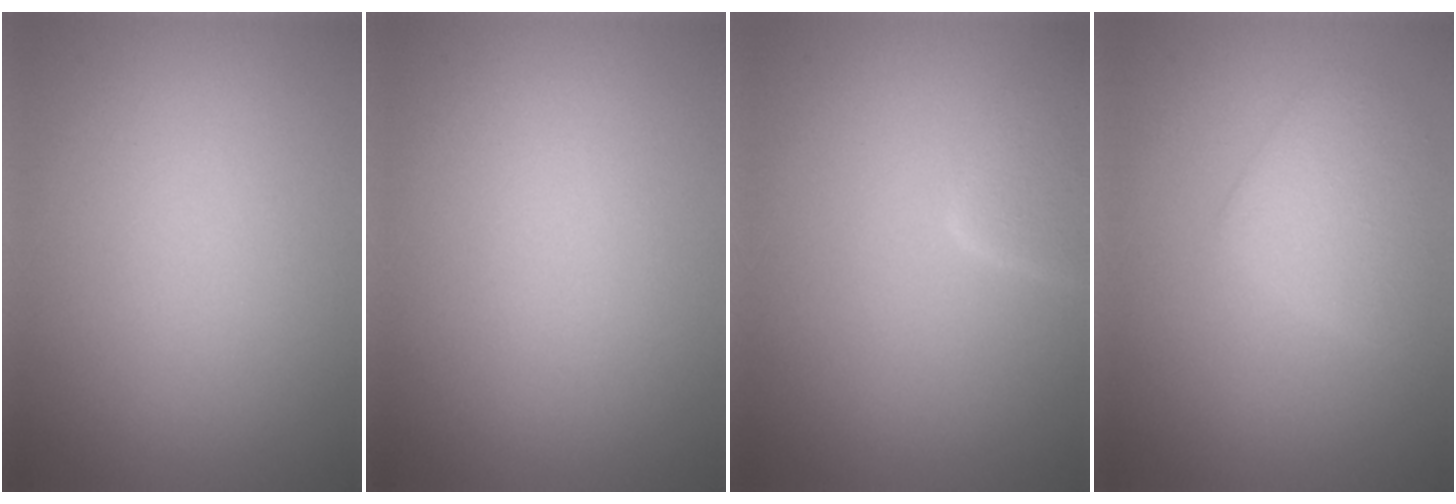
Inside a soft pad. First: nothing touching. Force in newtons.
{"total": 0.0}
{"total": 2.4, "press": 2.4, "slide": 0.1}
{"total": 2.6, "press": 2.6, "slide": 0.0}